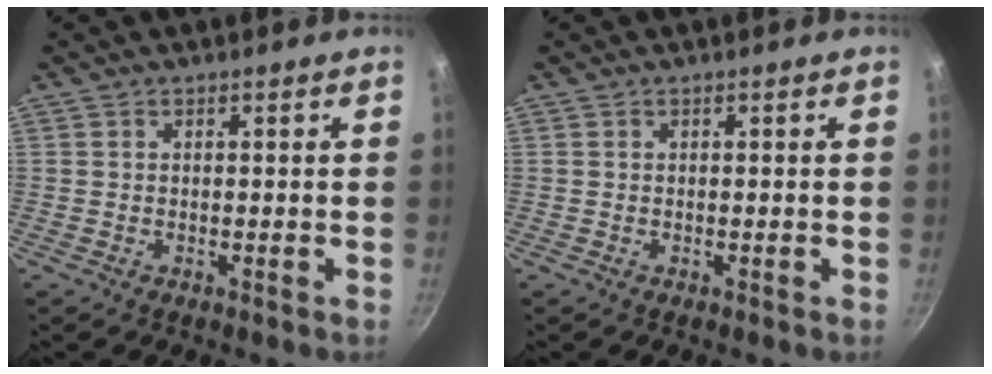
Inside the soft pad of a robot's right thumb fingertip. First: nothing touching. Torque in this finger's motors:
{"motor_torque": [0.03, 0.28, -0.01, 0.01, 0.04]}